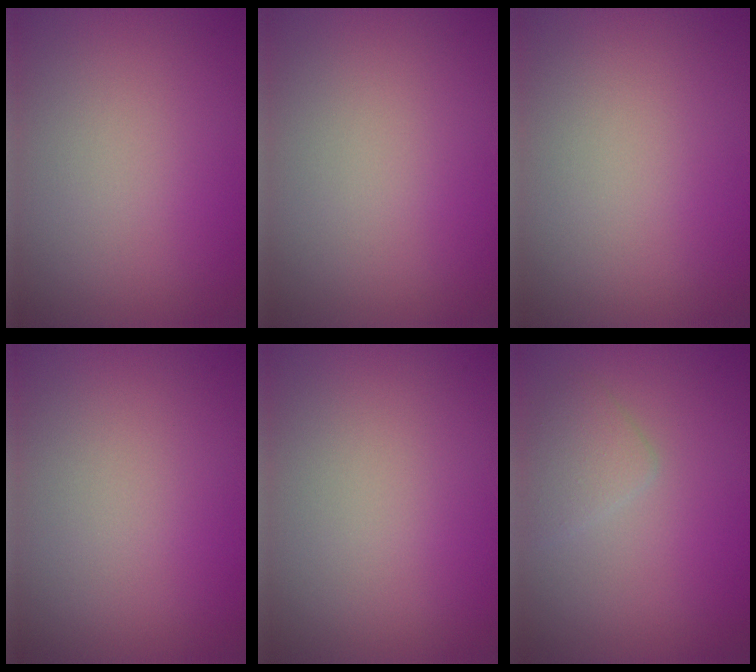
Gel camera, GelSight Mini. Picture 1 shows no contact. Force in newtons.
{"total": 0.0}
{"total": 0.0}
{"total": 0.0}
{"total": 0.0}
{"total": 1.9, "press": 1.9, "slide": 0.2}